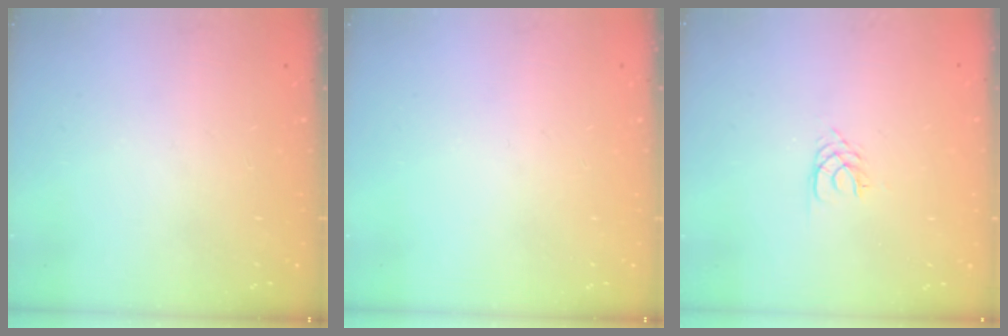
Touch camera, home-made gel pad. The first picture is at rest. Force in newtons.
{"total": 0.0}
{"total": 1.7, "press": 1.7, "slide": 0.2}